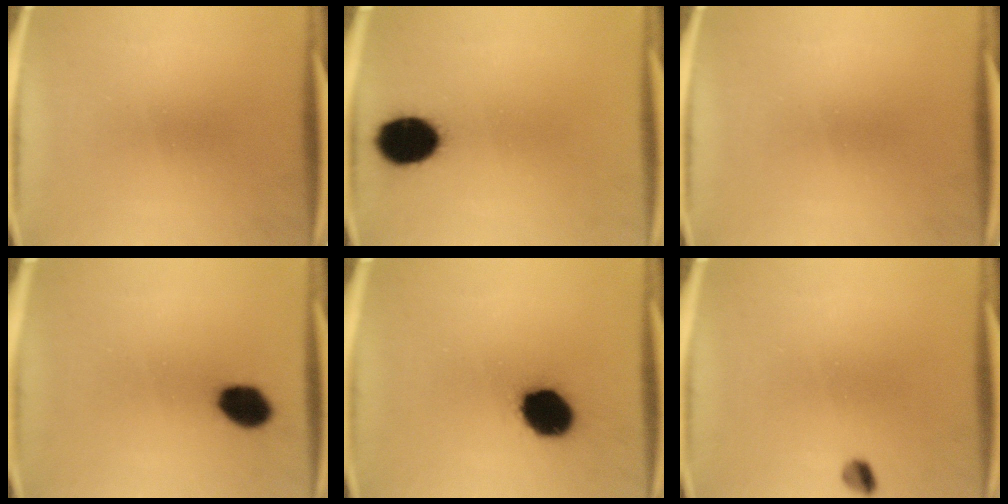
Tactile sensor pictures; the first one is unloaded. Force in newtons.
{"total": 12.3}
{"total": 0.0}
{"total": 7.5}
{"total": 13.1}
{"total": 2.3}